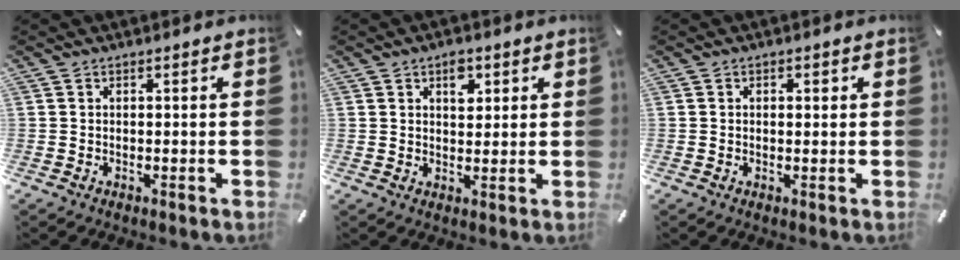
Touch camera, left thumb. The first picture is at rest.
{"total": 5.1, "force": [2.3, 3.2, 3.2], "torque": [-0.030, -0.009, 0.031]}
{"total": 1.0, "force": [0.1, 0.8, 0.6], "torque": [-0.006, 0.002, -0.001]}